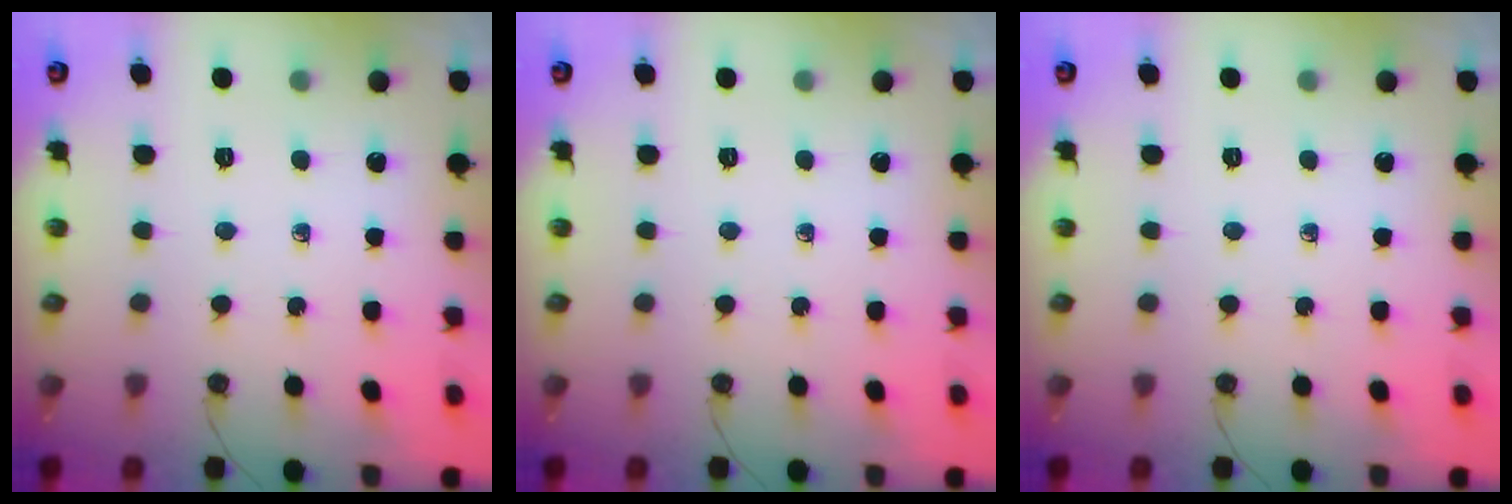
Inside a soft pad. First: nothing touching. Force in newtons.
{"total": 0.0}
{"total": 0.0}